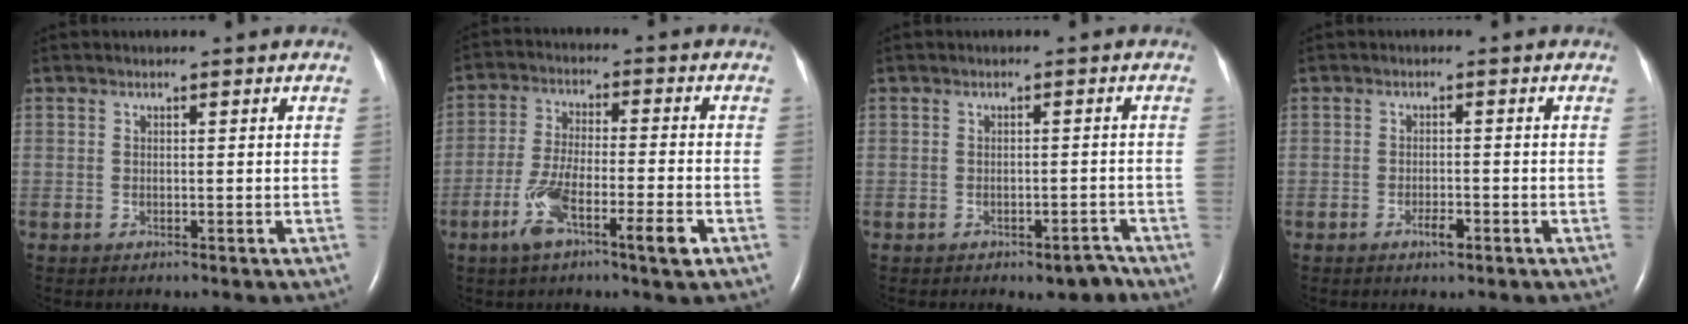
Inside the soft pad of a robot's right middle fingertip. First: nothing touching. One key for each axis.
{"total": 9.1, "fx": -4.4, "fy": 1.1, "fz": 7.9, "tx": -0.155, "ty": -0.004, "tz": -0.077}
{"total": 3.0, "fx": -2.2, "fy": 1.4, "fz": 1.5, "tx": -0.009, "ty": 0.007, "tz": -0.023}
{"total": 2.1, "fx": -1.2, "fy": 0.6, "fz": 1.6, "tx": -0.028, "ty": 0.000, "tz": -0.019}